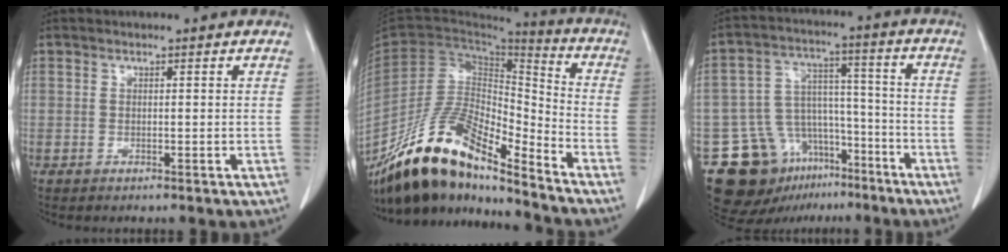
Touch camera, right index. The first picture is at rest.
{"total": 18.3, "force": [-14.7, 4.2, 10.1], "torque": [-0.182, 0.015, -0.268]}
{"total": 15.6, "force": [-9.8, 10.4, 6.1], "torque": [-0.099, 0.062, -0.148]}